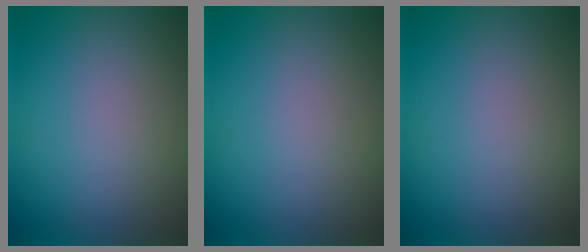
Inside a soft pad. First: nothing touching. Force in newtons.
{"total": 0.0}
{"total": 0.0}